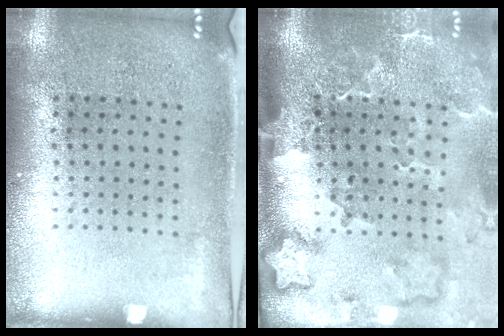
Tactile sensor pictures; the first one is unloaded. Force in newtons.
{"total": 3.3, "press": 2.4, "slide": 2.2}